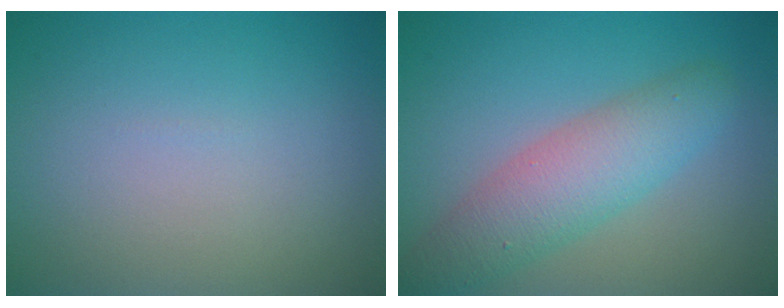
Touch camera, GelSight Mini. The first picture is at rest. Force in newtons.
{"total": 5.3, "press": 5.3, "slide": 0.1}